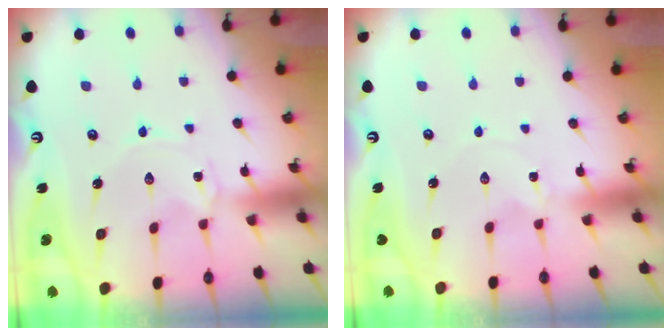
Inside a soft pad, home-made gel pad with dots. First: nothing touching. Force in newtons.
{"total": 0.0}